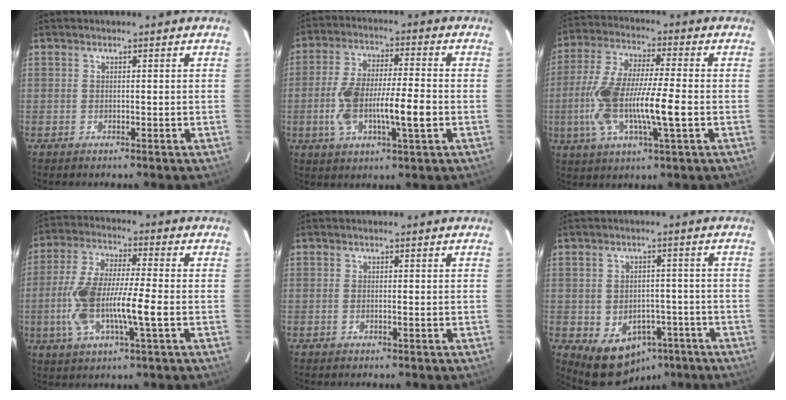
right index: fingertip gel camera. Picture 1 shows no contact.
{"total": 12.2, "force": [-2.5, 2.3, 11.7], "torque": [-0.224, 0.009, -0.042]}
{"total": 14.5, "force": [-2.6, 2.0, 14.1], "torque": [-0.288, -0.002, -0.048]}
{"total": 12.8, "force": [-2.5, 2.0, 12.4], "torque": [-0.256, 0.001, -0.048]}
{"total": 0.7, "force": [-0.1, 0.1, 0.7], "torque": [-0.014, 0.000, -0.002]}
{"total": 9.8, "force": [-4.9, 7.0, 4.7], "torque": [-0.067, 0.013, -0.059]}